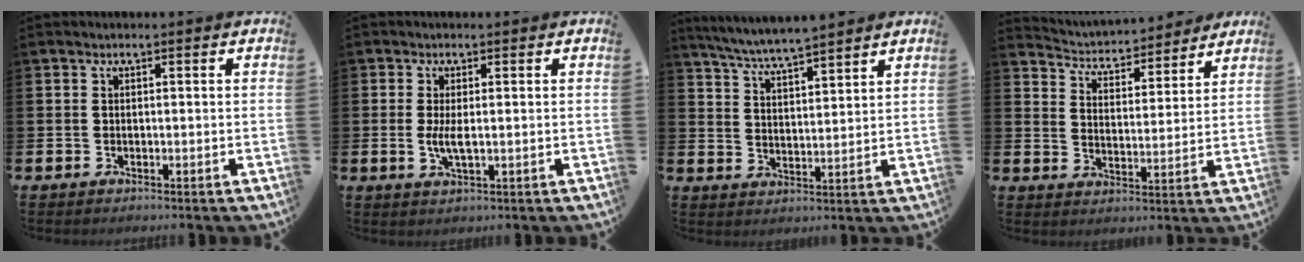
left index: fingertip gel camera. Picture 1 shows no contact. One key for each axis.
{"total": 2.7, "fx": 0.1, "fy": 0.8, "fz": 2.6, "tx": -0.048, "ty": 0.000, "tz": 0.001}
{"total": 5.4, "fx": 5.3, "fy": -0.3, "fz": 1.0, "tx": -0.040, "ty": -0.035, "tz": 0.094}
{"total": 4.3, "fx": 4.2, "fy": 1.1, "fz": 0.2, "tx": -0.032, "ty": -0.042, "tz": 0.067}